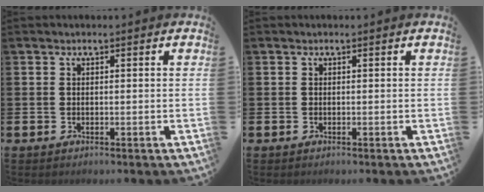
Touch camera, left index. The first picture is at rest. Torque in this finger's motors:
{"motor_torque": [-0.01, 0.04, 0.06, 0.00]}